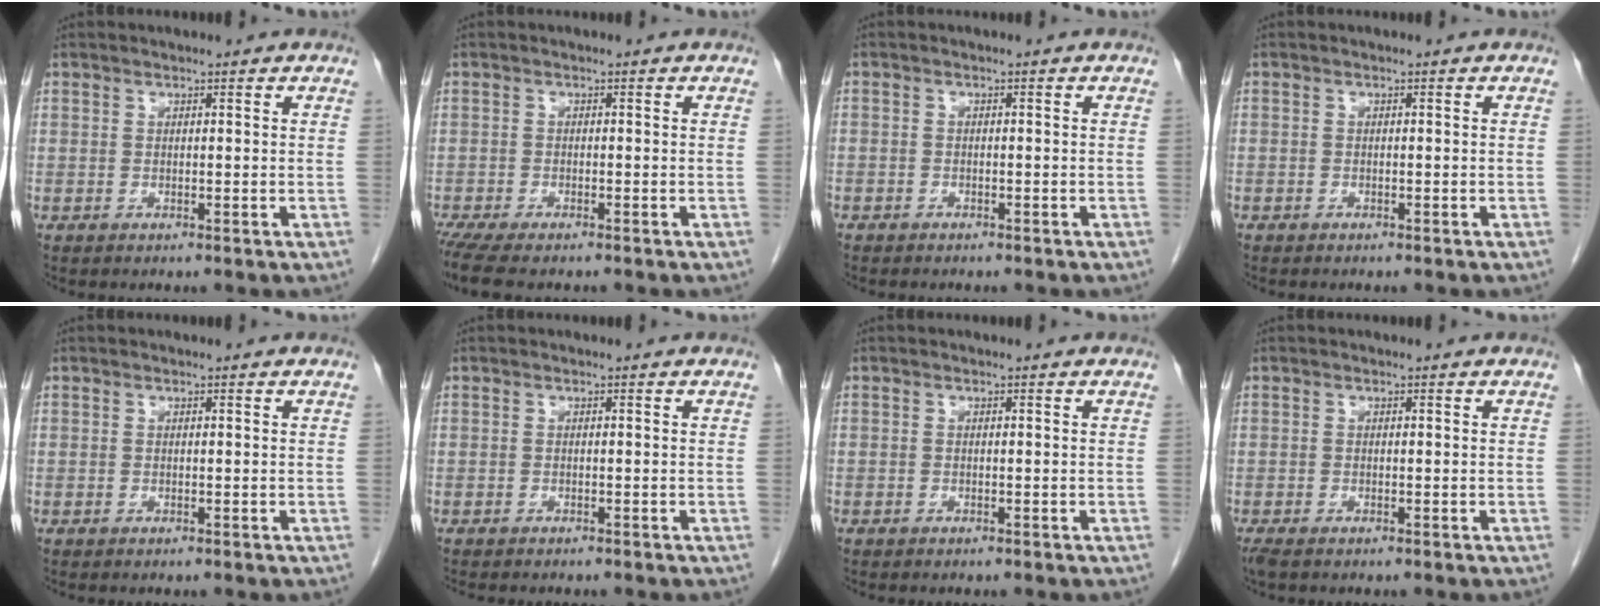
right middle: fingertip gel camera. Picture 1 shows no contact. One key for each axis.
{"total": 7.4, "fx": -6.1, "fy": 1.7, "fz": 3.9, "tx": -0.058, "ty": -0.011, "tz": -0.096}
{"total": 1.8, "fx": -1.4, "fy": 0.9, "fz": 0.5, "tx": -0.010, "ty": 0.001, "tz": -0.016}
{"total": 0.5, "fx": -0.4, "fy": 0.3, "fz": 0.1, "tx": -0.005, "ty": 0.002, "tz": -0.007}
{"total": 0.0}
{"total": 3.3, "fx": -2.9, "fy": 0.8, "fz": 1.5, "tx": -0.018, "ty": -0.005, "tz": -0.032}
{"total": 0.0}
{"total": 1.6, "fx": -1.3, "fy": 0.4, "fz": 0.9, "tx": -0.019, "ty": -0.007, "tz": -0.022}